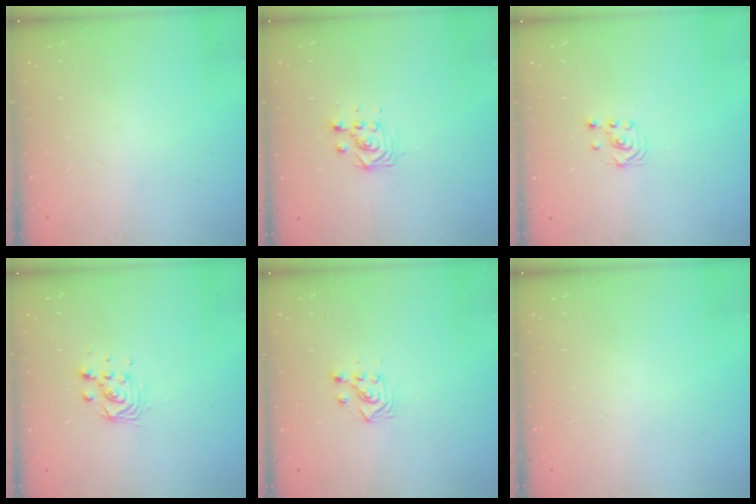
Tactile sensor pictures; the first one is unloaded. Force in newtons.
{"total": 3.1, "press": 3.1, "slide": 0.0}
{"total": 2.9, "press": 2.6, "slide": 1.4}
{"total": 4.9, "press": 4.9, "slide": 0.4}
{"total": 2.9, "press": 2.9, "slide": 0.3}
{"total": 0.0}